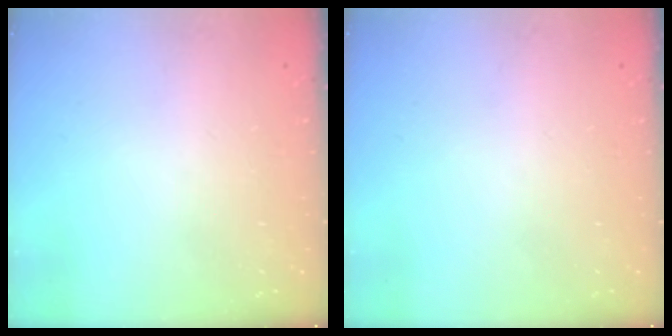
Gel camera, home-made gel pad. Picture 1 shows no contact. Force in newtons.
{"total": 0.0}